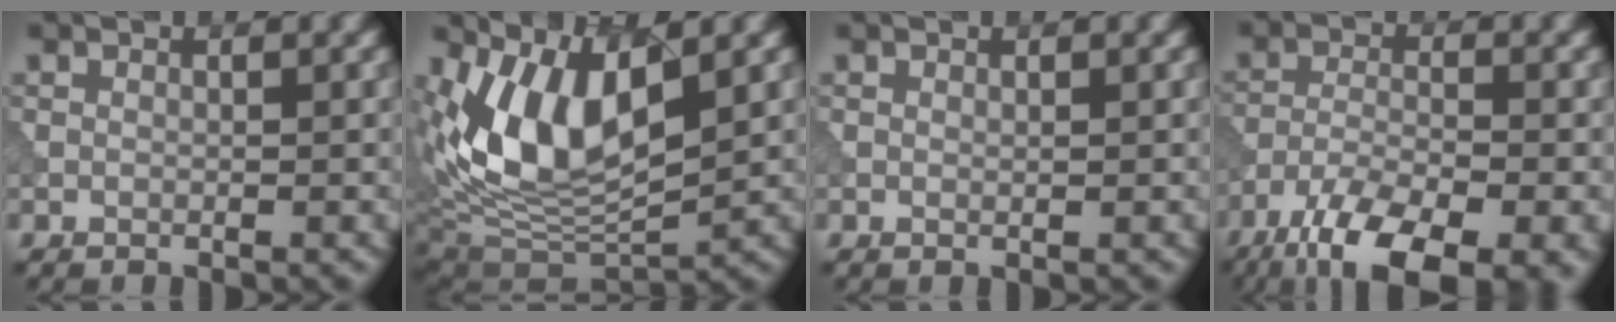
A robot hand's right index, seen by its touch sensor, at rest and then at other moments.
{"total": 8.8, "force": [2.7, 4.3, 7.2], "torque": [-0.142, -0.009, 0.055]}
{"total": 0.0}
{"total": 11.1, "force": [-8.0, 3.8, 6.8], "torque": [-0.128, -0.033, -0.135]}